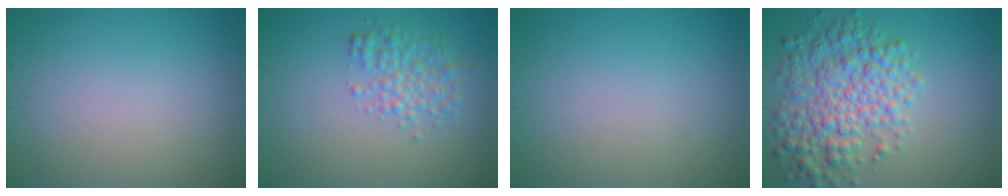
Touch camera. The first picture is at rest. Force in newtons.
{"total": 3.0, "press": 3.0, "slide": 0.1}
{"total": 0.0}
{"total": 6.8, "press": 6.8, "slide": 0.2}